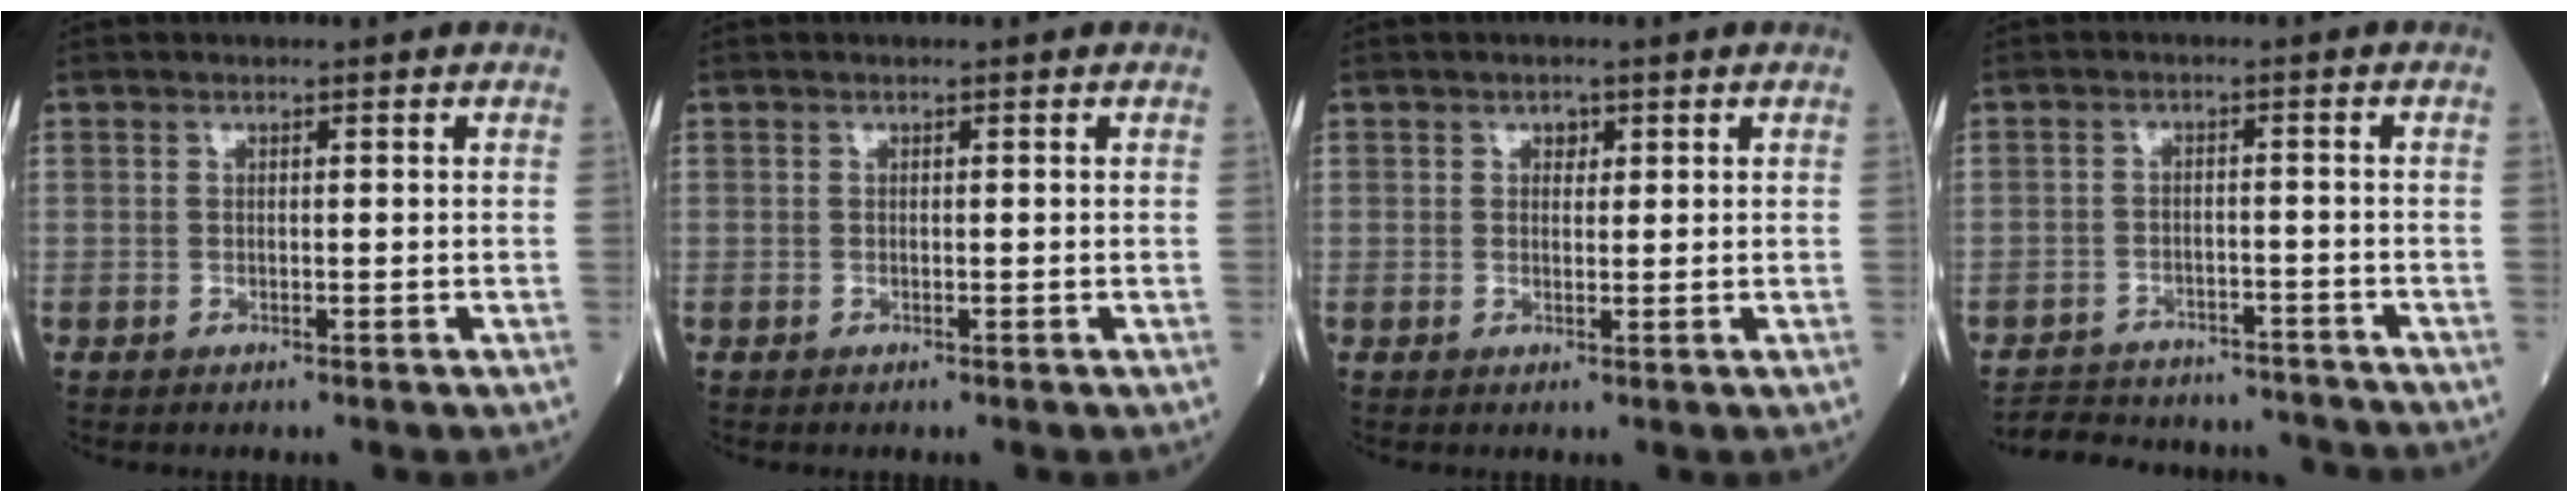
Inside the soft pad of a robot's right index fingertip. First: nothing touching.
{"total": 0.0}
{"total": 1.3, "force": [0.6, 0.9, 0.6], "torque": [-0.005, 0.000, 0.007]}
{"total": 13.3, "force": [-12.6, 3.4, 2.4], "torque": [-0.052, 0.019, -0.173]}